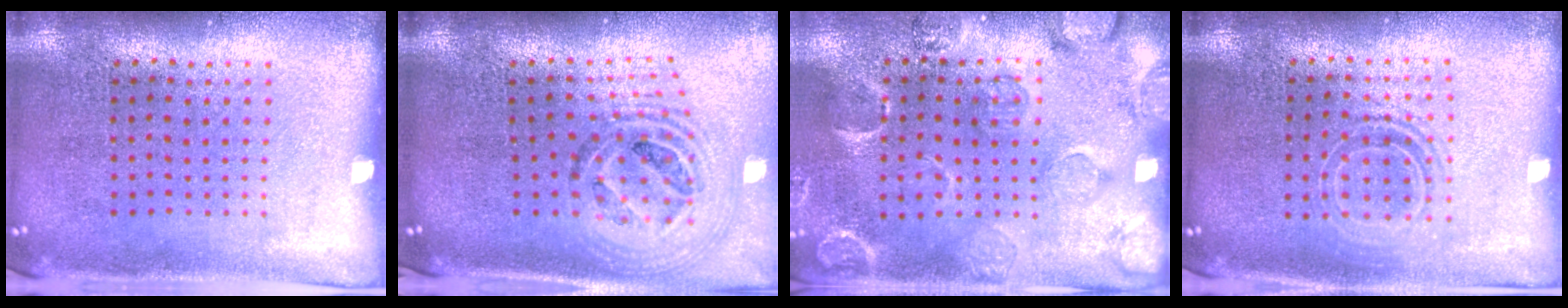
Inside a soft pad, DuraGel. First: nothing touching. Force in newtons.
{"total": 1.7, "press": 1.5, "slide": 0.8}
{"total": 2.8, "press": 1.9, "slide": 2.1}
{"total": 1.5, "press": 1.2, "slide": 0.9}